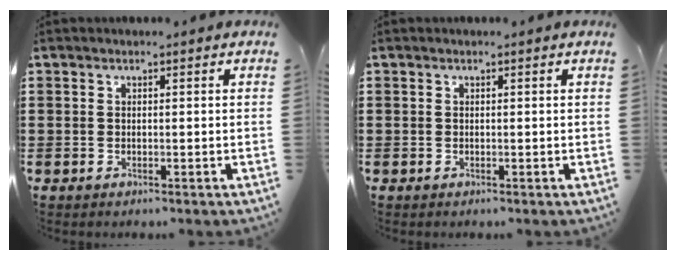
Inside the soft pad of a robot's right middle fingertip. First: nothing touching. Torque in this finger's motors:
{"motor_torque": [0.02, -0.01, 0.01, 0.01]}